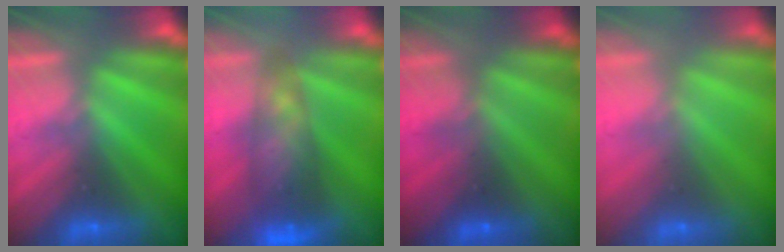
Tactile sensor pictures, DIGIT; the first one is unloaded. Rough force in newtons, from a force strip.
{"total": 7.4}
{"total": 2.9}
{"total": 2.4}